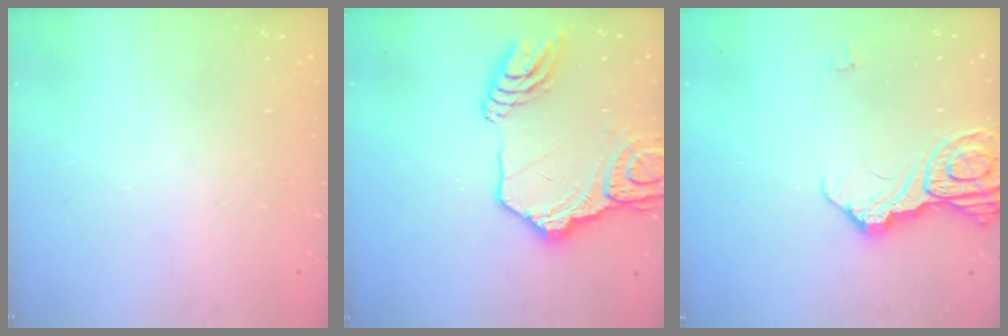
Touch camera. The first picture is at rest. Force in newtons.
{"total": 20.7, "press": 20.6, "slide": 2.1}
{"total": 14.6, "press": 14.5, "slide": 1.6}